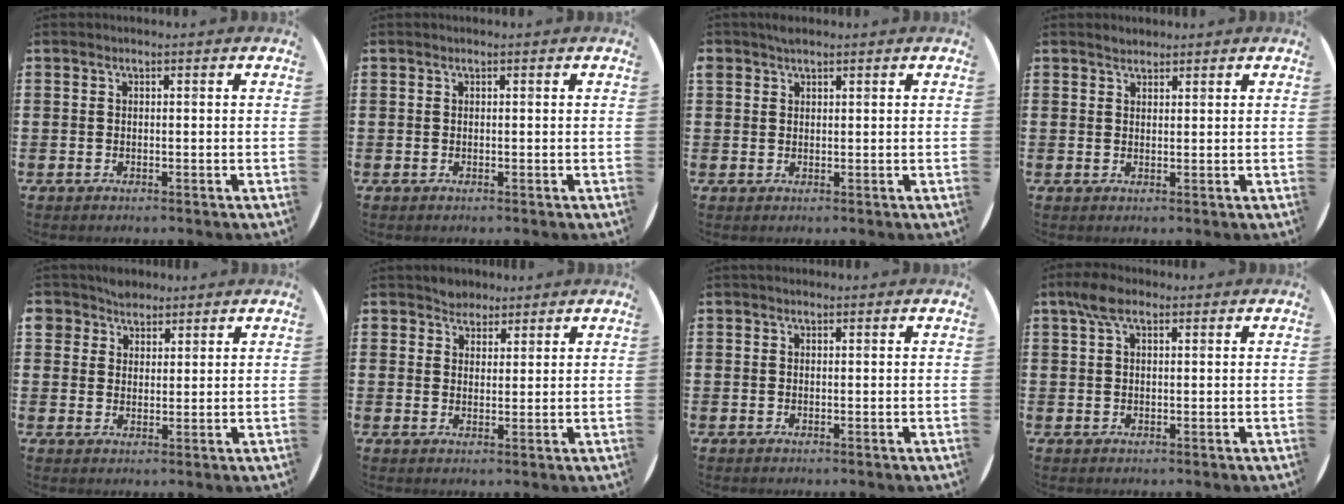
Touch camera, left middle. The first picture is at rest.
{"total": 0.0}
{"total": 1.2, "force": [1.1, 0.4, 0.0], "torque": [-0.003, 0.002, 0.022]}
{"total": 1.3, "force": [1.3, 0.3, 0.0], "torque": [-0.001, 0.004, 0.025]}
{"total": 3.5, "force": [2.8, 2.1, -0.2], "torque": [-0.009, 0.009, 0.055]}
{"total": 2.7, "force": [2.5, 1.1, -0.3], "torque": [-0.001, 0.002, 0.049]}
{"total": 0.0}
{"total": 3.6, "force": [1.9, 1.6, 2.5], "torque": [-0.047, 0.006, 0.032]}